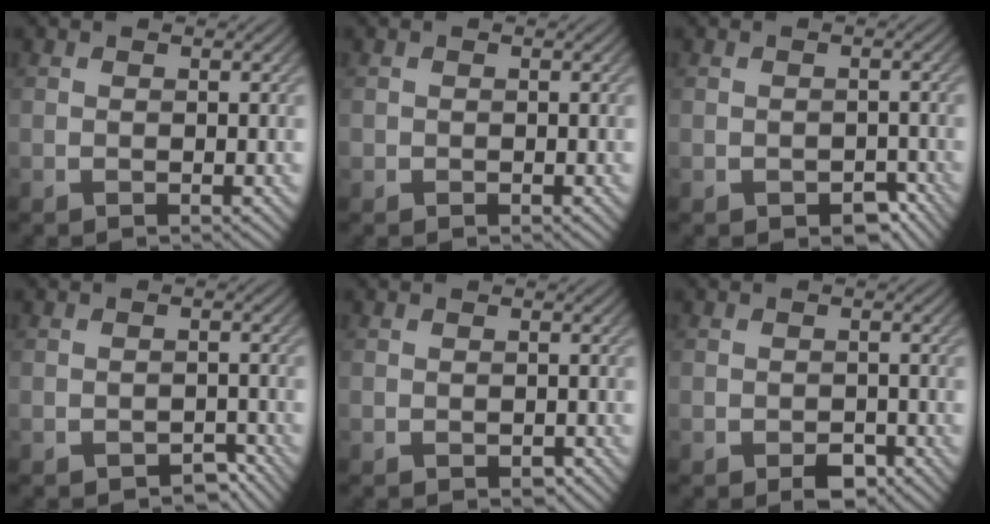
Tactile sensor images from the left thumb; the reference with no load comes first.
{"total": 0.6, "force": [-0.1, 0.6, 0.0], "torque": [0.002, -0.005, -0.005]}
{"total": 2.7, "force": [-1.6, 1.7, 1.4], "torque": [-0.020, -0.009, -0.020]}
{"total": 2.2, "force": [-1.6, 1.2, 1.0], "torque": [-0.014, -0.002, -0.019]}
{"total": 0.7, "force": [-0.3, 0.5, 0.4], "torque": [-0.006, -0.007, -0.004]}
{"total": 2.4, "force": [-1.4, 1.5, 1.3], "torque": [-0.020, -0.006, -0.022]}